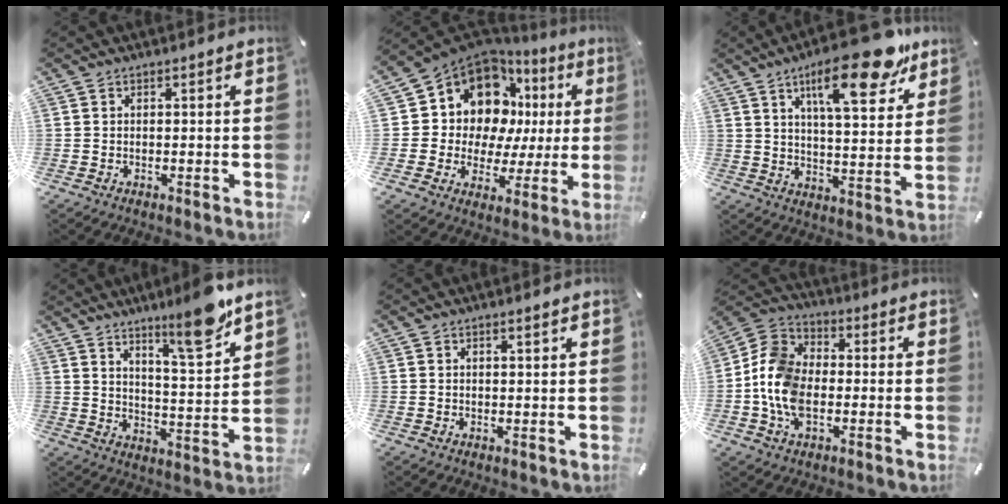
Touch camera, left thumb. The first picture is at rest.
{"total": 13.1, "force": [6.9, 9.9, 5.1], "torque": [-0.101, -0.071, 0.129]}
{"total": 20.0, "force": [12.2, 6.7, 14.4], "torque": [-0.214, -0.056, 0.188]}
{"total": 12.4, "force": [10.0, 1.5, 7.2], "torque": [-0.103, -0.076, 0.165]}
{"total": 1.1, "force": [0.7, 0.1, 0.8], "torque": [-0.015, 0.000, 0.011]}
{"total": 11.2, "force": [-2.8, 7.9, 7.4], "torque": [-0.170, 0.017, -0.052]}